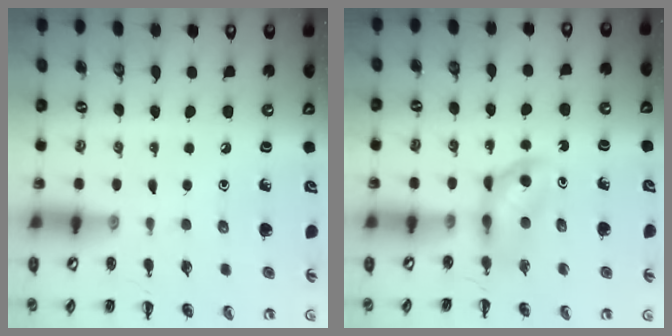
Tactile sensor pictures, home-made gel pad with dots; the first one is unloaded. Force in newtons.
{"total": 3.8, "press": 3.7, "slide": 1.0}